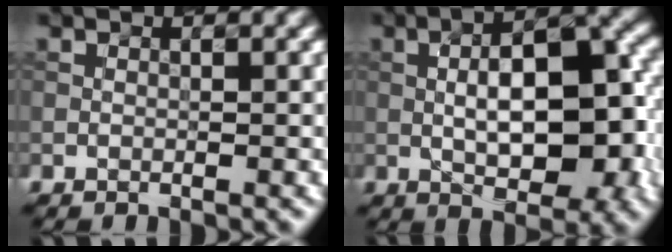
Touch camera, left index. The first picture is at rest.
{"total": 9.9, "force": [-0.5, 4.1, 9.0], "torque": [-0.126, 0.013, -0.008]}